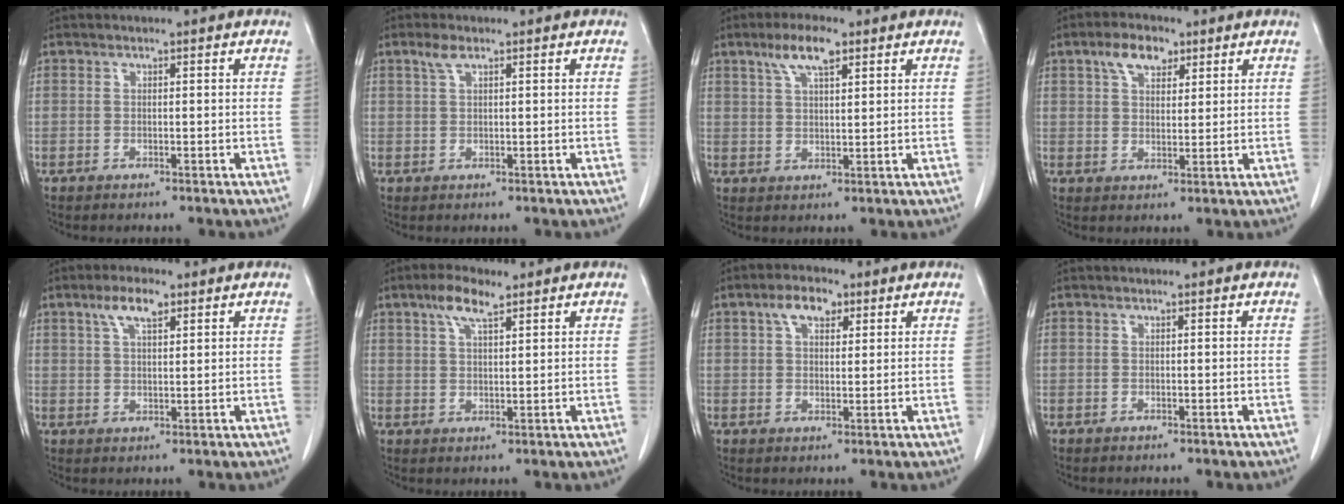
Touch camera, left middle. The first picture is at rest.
{"total": 1.9, "force": [1.2, 0.5, 1.3], "torque": [-0.032, 0.008, 0.028]}
{"total": 5.9, "force": [3.6, 1.5, 4.5], "torque": [-0.091, 0.009, 0.067]}
{"total": 5.5, "force": [3.2, 2.9, 3.4], "torque": [-0.064, 0.014, 0.060]}
{"total": 4.9, "force": [2.9, 1.5, 3.7], "torque": [-0.076, 0.008, 0.055]}
{"total": 5.0, "force": [3.2, 1.2, 3.6], "torque": [-0.075, 0.008, 0.061]}
{"total": 4.9, "force": [2.6, 2.4, 3.5], "torque": [-0.067, 0.015, 0.047]}
{"total": 0.0}